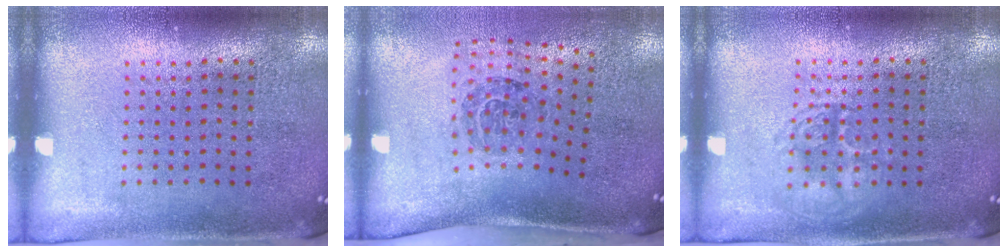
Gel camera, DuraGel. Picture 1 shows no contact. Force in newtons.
{"total": 1.8, "press": 1.2, "slide": 1.4}
{"total": 1.9, "press": 1.9, "slide": 0.3}